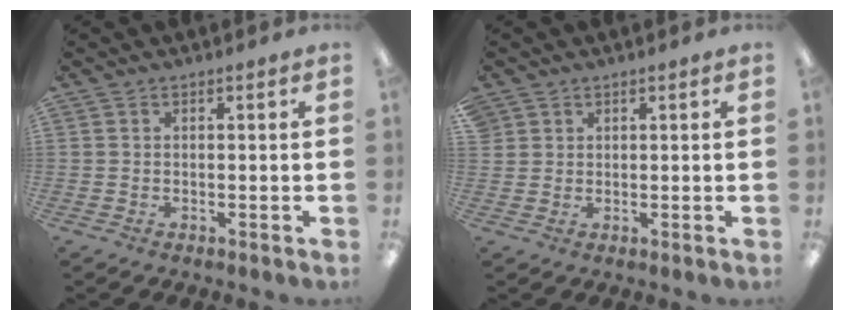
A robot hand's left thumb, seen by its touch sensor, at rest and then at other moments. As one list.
[{"total": 1.9, "force": [1.2, 1.4, 0.1], "torque": [-0.005, 0.001, 0.024]}]